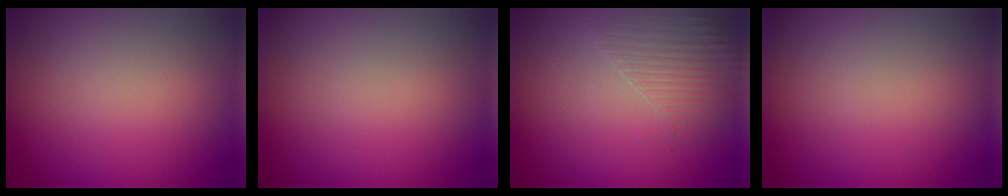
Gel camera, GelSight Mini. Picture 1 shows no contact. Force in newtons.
{"total": 0.0}
{"total": 1.7, "press": 0.9, "slide": 1.4}
{"total": 0.0}